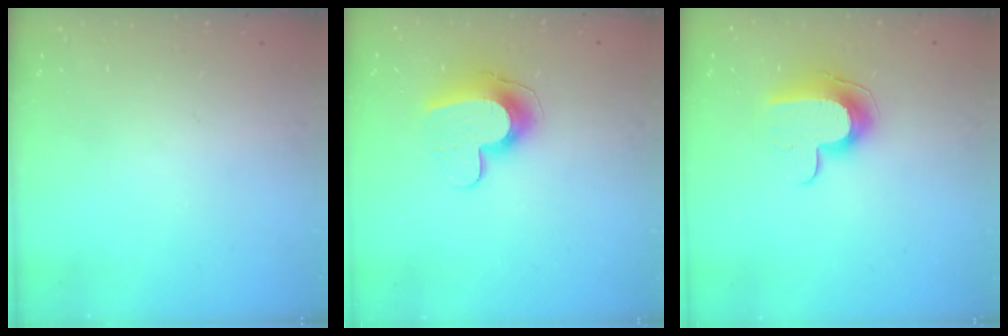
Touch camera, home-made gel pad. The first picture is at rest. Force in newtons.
{"total": 11.4, "press": 11.3, "slide": 1.0}
{"total": 10.1, "press": 10.1, "slide": 0.3}